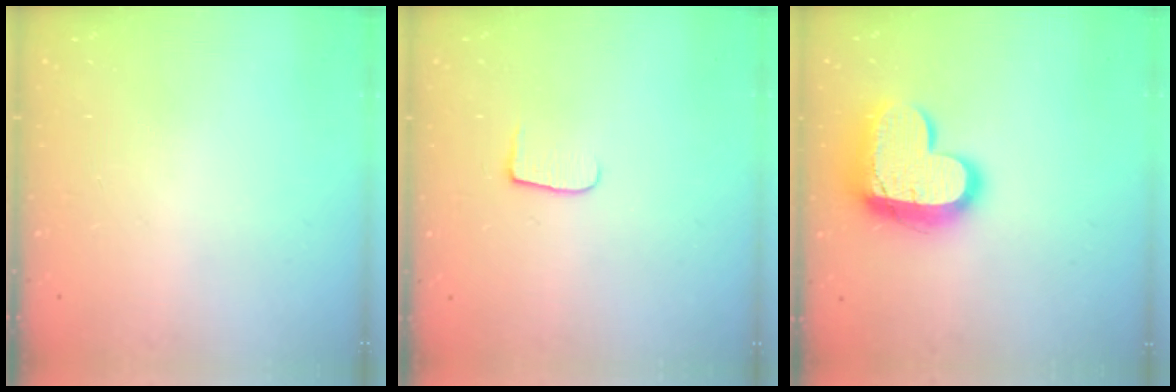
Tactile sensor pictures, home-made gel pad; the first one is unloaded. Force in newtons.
{"total": 6.0, "press": 6.0, "slide": 0.6}
{"total": 17.0, "press": 16.9, "slide": 1.1}